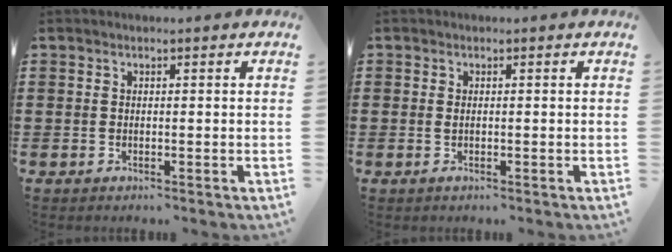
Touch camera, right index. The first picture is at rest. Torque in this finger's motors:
{"motor_torque": [-1.00, 1.14, -0.71, -0.21]}